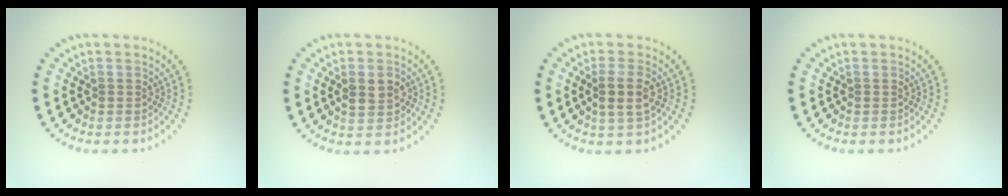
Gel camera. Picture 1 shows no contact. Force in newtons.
{"total": 2.3, "press": 2.3, "slide": 0.1}
{"total": 2.3, "press": 2.1, "slide": 1.0}
{"total": 0.0}